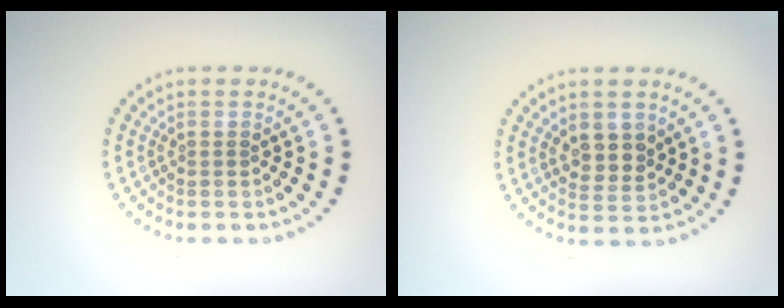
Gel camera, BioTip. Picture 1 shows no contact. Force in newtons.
{"total": 2.6, "press": 2.4, "slide": 1.0}